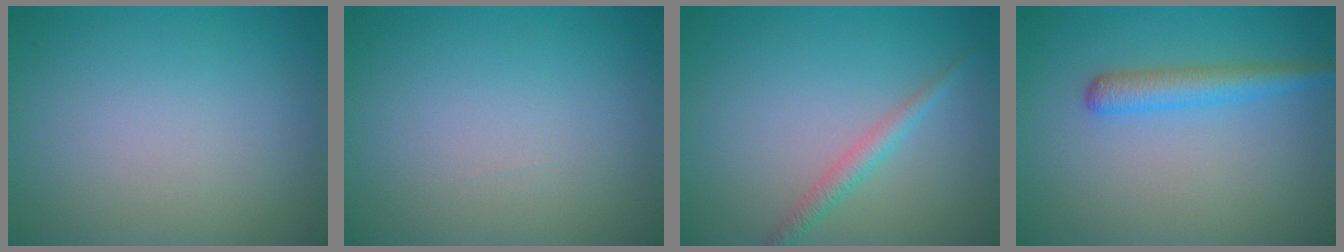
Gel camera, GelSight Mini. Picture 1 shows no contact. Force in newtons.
{"total": 0.0}
{"total": 1.7, "press": 1.7, "slide": 0.0}
{"total": 2.8, "press": 2.8, "slide": 0.1}